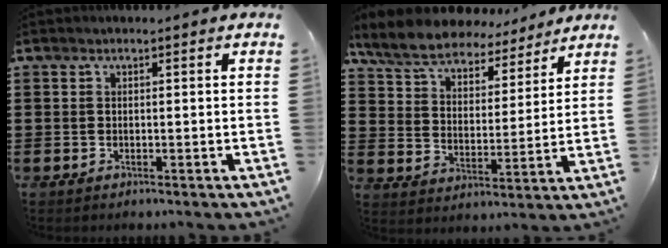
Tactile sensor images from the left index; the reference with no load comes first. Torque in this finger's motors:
{"motor_torque": [1.42, -0.72, 0.10, -0.16]}